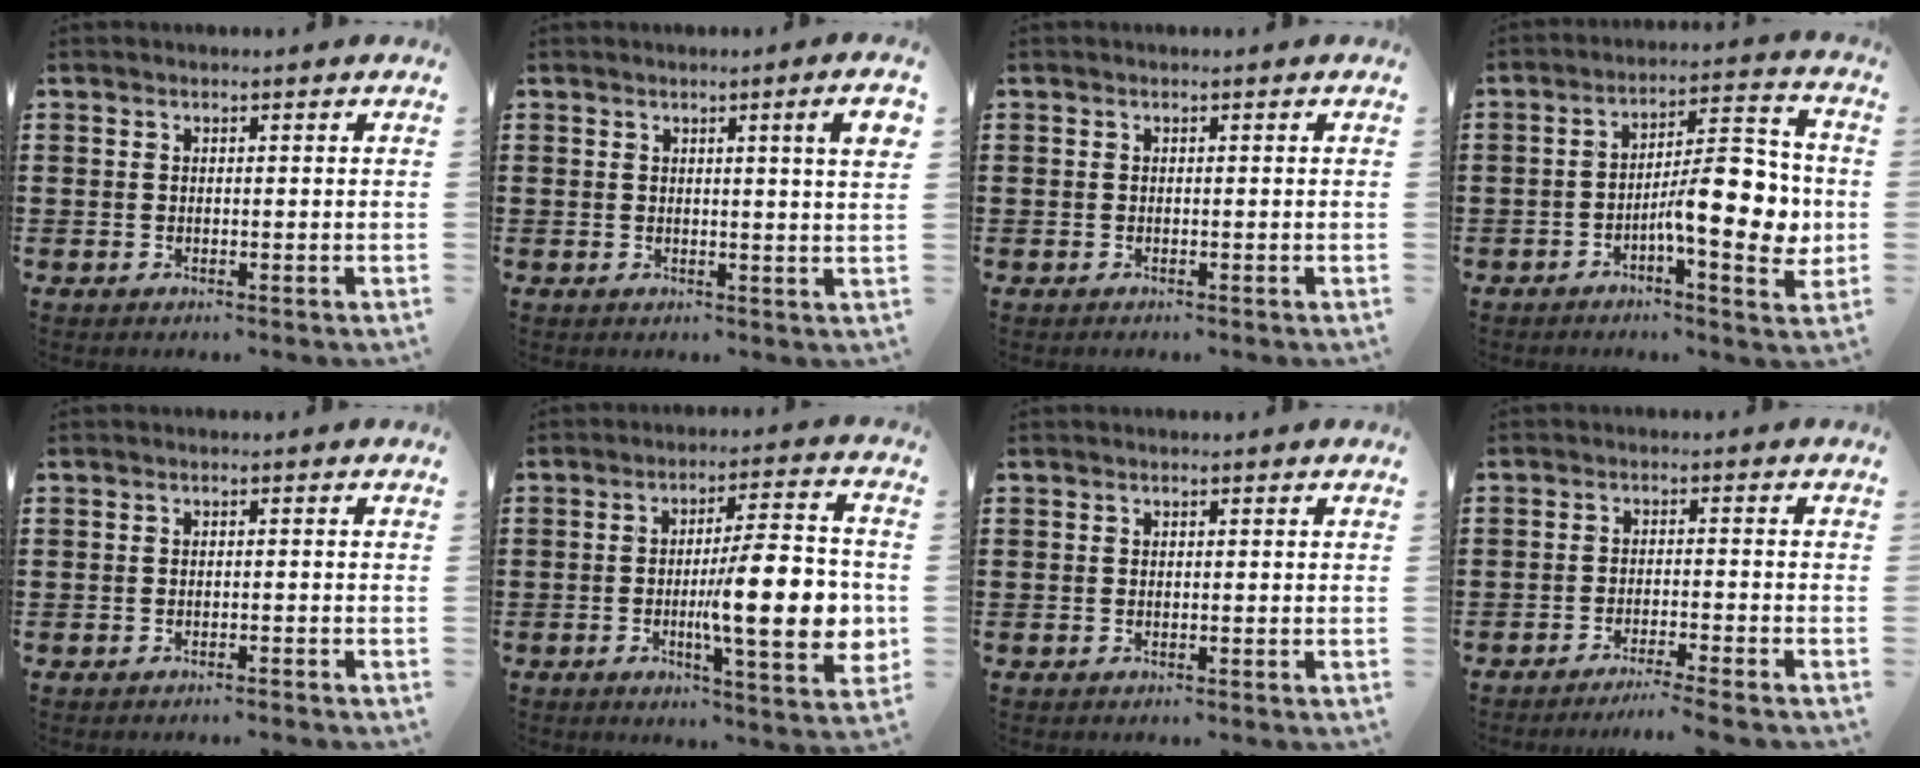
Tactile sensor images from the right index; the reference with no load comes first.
{"total": 4.1, "force": [1.6, -0.2, 3.7], "torque": [-0.064, -0.007, 0.022]}
{"total": 0.0}
{"total": 11.9, "force": [-1.9, 3.8, 11.1], "torque": [-0.146, -0.006, -0.035]}
{"total": 0.9, "force": [-0.9, 0.0, 0.1], "torque": [-0.004, 0.000, -0.019]}
{"total": 13.8, "force": [-1.8, 3.2, 13.3], "torque": [-0.187, -0.016, -0.036]}
{"total": 0.0}
{"total": 3.0, "force": [-2.8, -0.6, 0.9], "torque": [-0.017, -0.004, -0.057]}